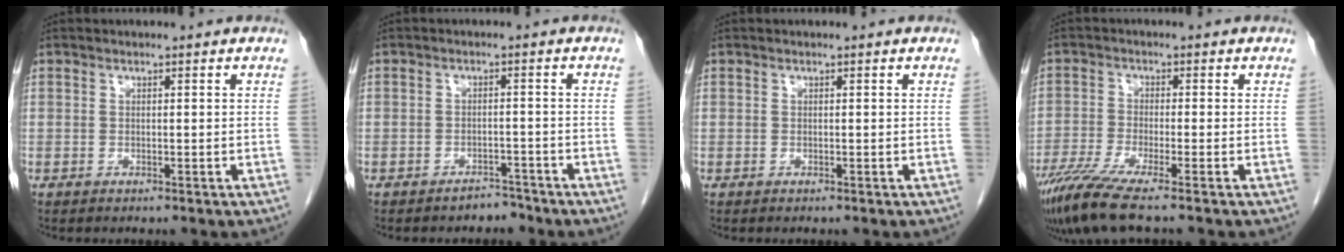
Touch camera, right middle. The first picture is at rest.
{"total": 2.2, "force": [-2.0, 1.0, 0.1], "torque": [0.002, 0.004, -0.029]}
{"total": 0.0}
{"total": 7.1, "force": [-5.4, -0.6, 4.6], "torque": [-0.086, -0.024, -0.102]}